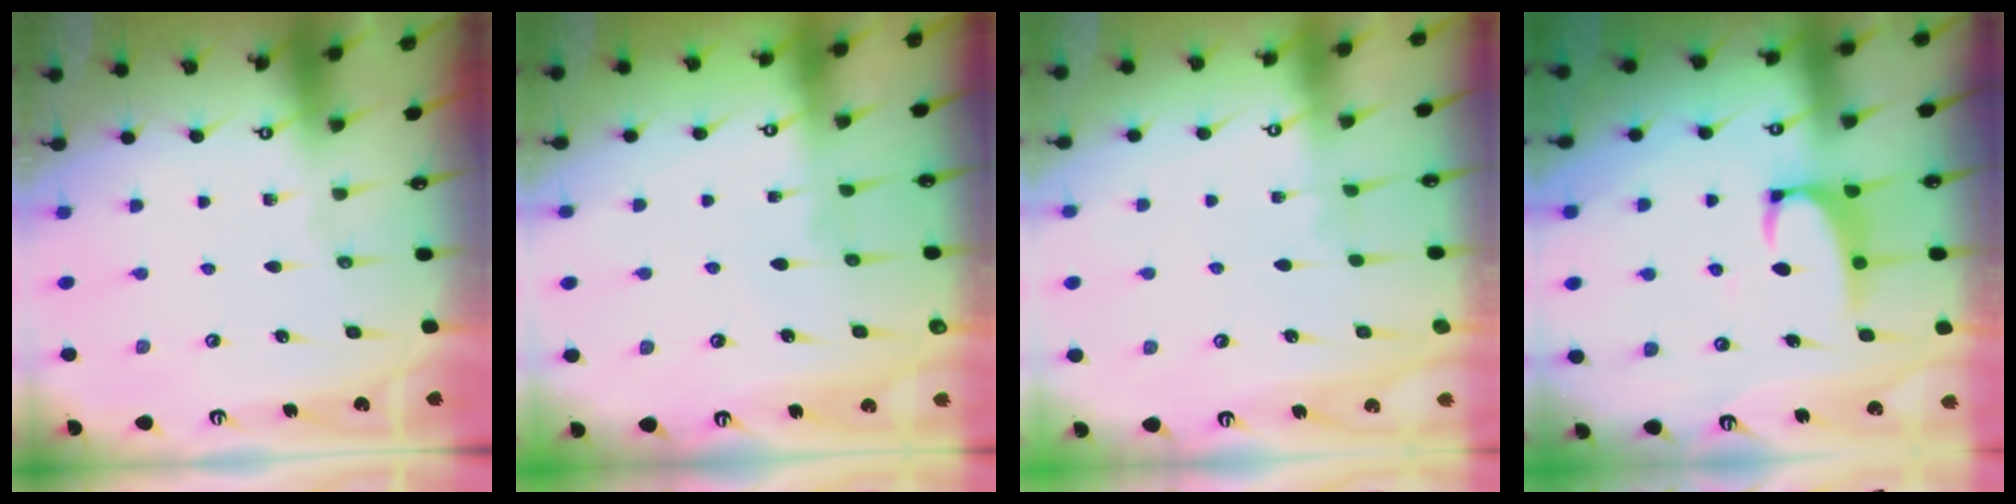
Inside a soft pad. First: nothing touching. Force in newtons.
{"total": 2.3, "press": 2.3, "slide": 0.3}
{"total": 3.9, "press": 3.9, "slide": 0.2}
{"total": 3.2, "press": 3.1, "slide": 0.9}